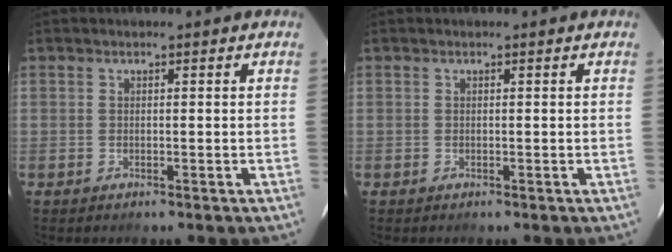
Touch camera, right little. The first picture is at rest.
{"total": 0.0}